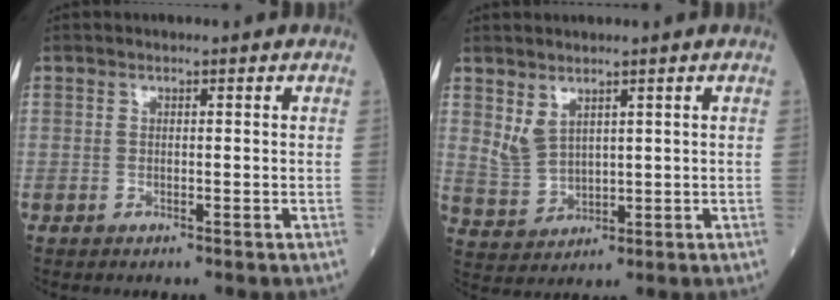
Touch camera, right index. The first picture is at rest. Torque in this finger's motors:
{"motor_torque": [-0.17, 0.05, 0.00, 0.01]}